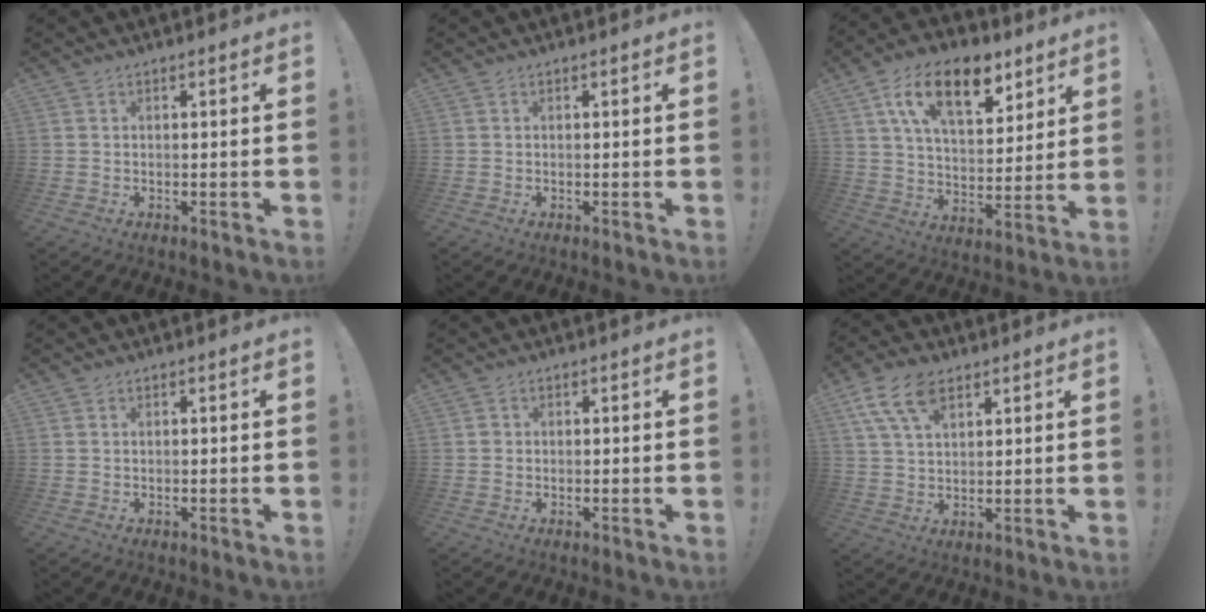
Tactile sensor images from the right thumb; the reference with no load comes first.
{"total": 0.0}
{"total": 18.3, "force": [9.5, 9.2, 12.6], "torque": [-0.209, -0.026, 0.165]}
{"total": 0.0}
{"total": 0.9, "force": [0.1, 0.9, 0.1], "torque": [-0.005, 0.004, 0.002]}
{"total": 10.7, "force": [5.7, 5.8, 7.0], "torque": [-0.128, -0.006, 0.110]}